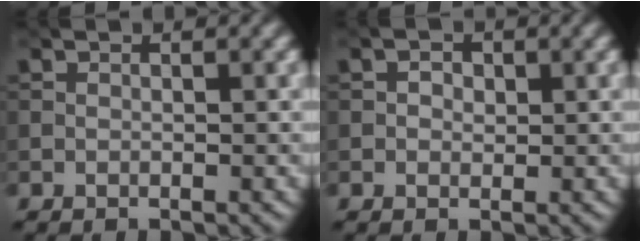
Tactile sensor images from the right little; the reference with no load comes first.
{"total": 1.2, "force": [0.2, 1.0, 0.6], "torque": [-0.007, 0.000, 0.000]}